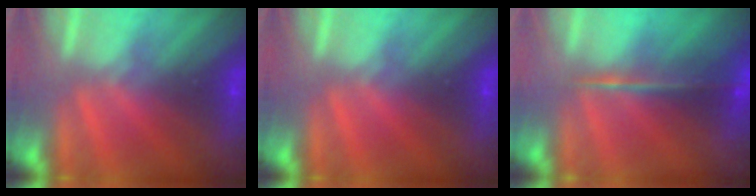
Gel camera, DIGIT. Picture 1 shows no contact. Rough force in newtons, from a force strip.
{"total": 0.0}
{"total": 5.5}